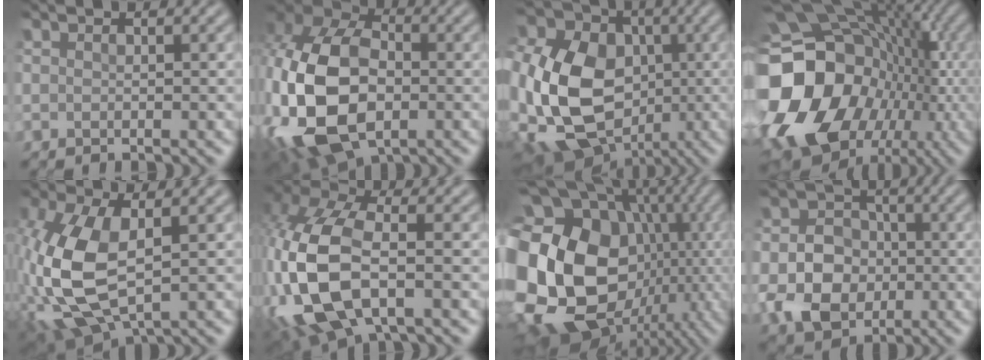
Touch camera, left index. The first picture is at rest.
{"total": 16.2, "force": [-3.2, 11.0, 11.5], "torque": [-0.260, -0.028, -0.054]}
{"total": 16.0, "force": [-2.0, 12.1, 10.3], "torque": [-0.251, -0.007, -0.029]}
{"total": 20.5, "force": [-3.7, 16.4, 11.8], "torque": [-0.243, -0.028, -0.060]}
{"total": 11.1, "force": [-0.6, 5.3, 9.7], "torque": [-0.256, -0.008, -0.006]}
{"total": 11.3, "force": [-2.3, 6.2, 9.1], "torque": [-0.239, -0.005, -0.047]}
{"total": 22.6, "force": [-0.6, 18.1, 13.6], "torque": [-0.271, 0.002, -0.018]}
{"total": 7.7, "force": [-1.7, 6.1, 4.3], "torque": [-0.086, -0.010, -0.040]}